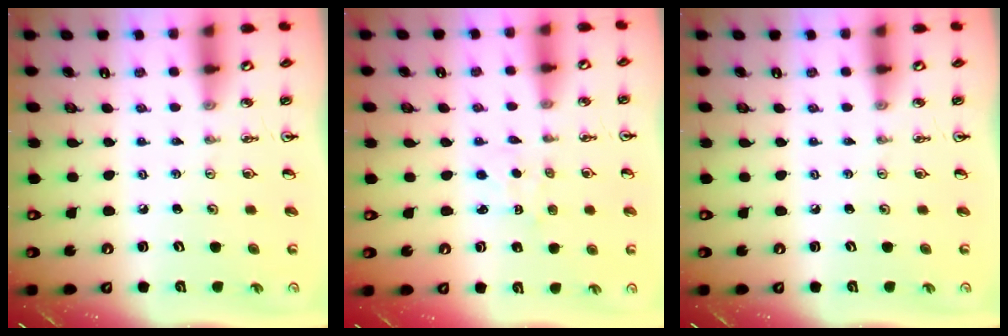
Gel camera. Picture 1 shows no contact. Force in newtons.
{"total": 1.2, "press": 1.2, "slide": 0.2}
{"total": 0.0}